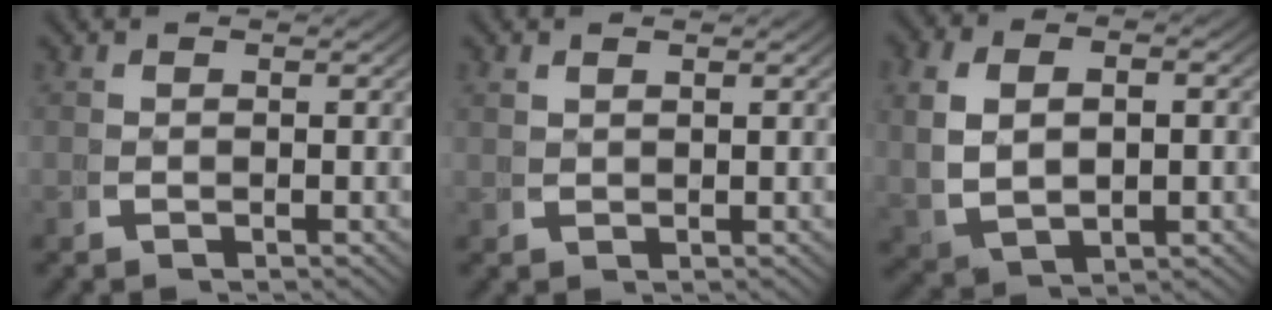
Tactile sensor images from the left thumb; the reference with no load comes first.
{"total": 1.1, "force": [1.0, -0.1, 0.2], "torque": [-0.004, 0.004, 0.028]}
{"total": 6.2, "force": [0.4, 4.1, 4.7], "torque": [-0.113, -0.017, 0.027]}